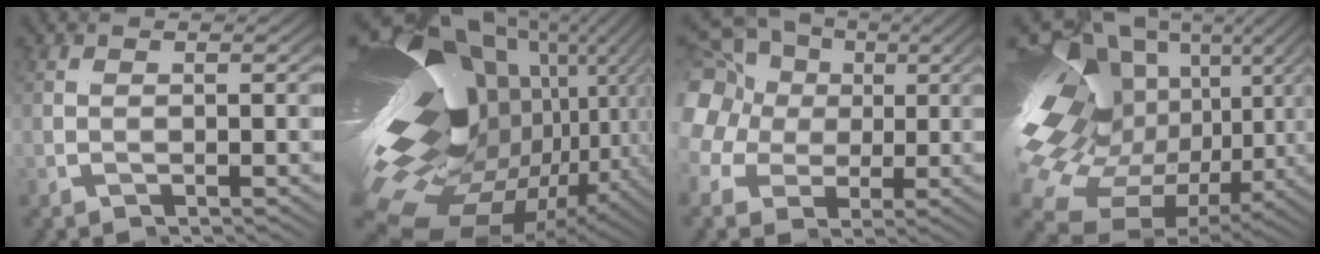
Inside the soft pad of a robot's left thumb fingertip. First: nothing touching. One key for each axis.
{"total": 28.7, "fx": -1.5, "fy": 14.7, "fz": 24.5, "tx": -0.372, "ty": -0.012, "tz": -0.012}
{"total": 13.4, "fx": 6.4, "fy": 8.8, "fz": 7.7, "tx": -0.145, "ty": 0.023, "tz": 0.085}
{"total": 19.7, "fx": 1.1, "fy": 12.1, "fz": 15.5, "tx": -0.285, "ty": 0.007, "tz": 0.012}